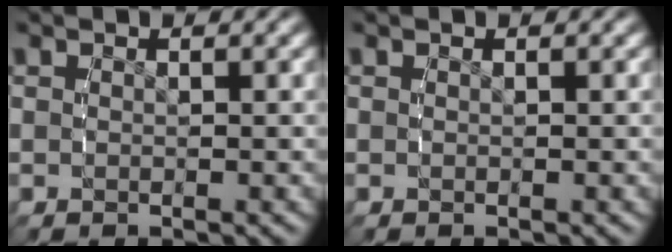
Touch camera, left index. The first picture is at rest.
{"total": 0.0}